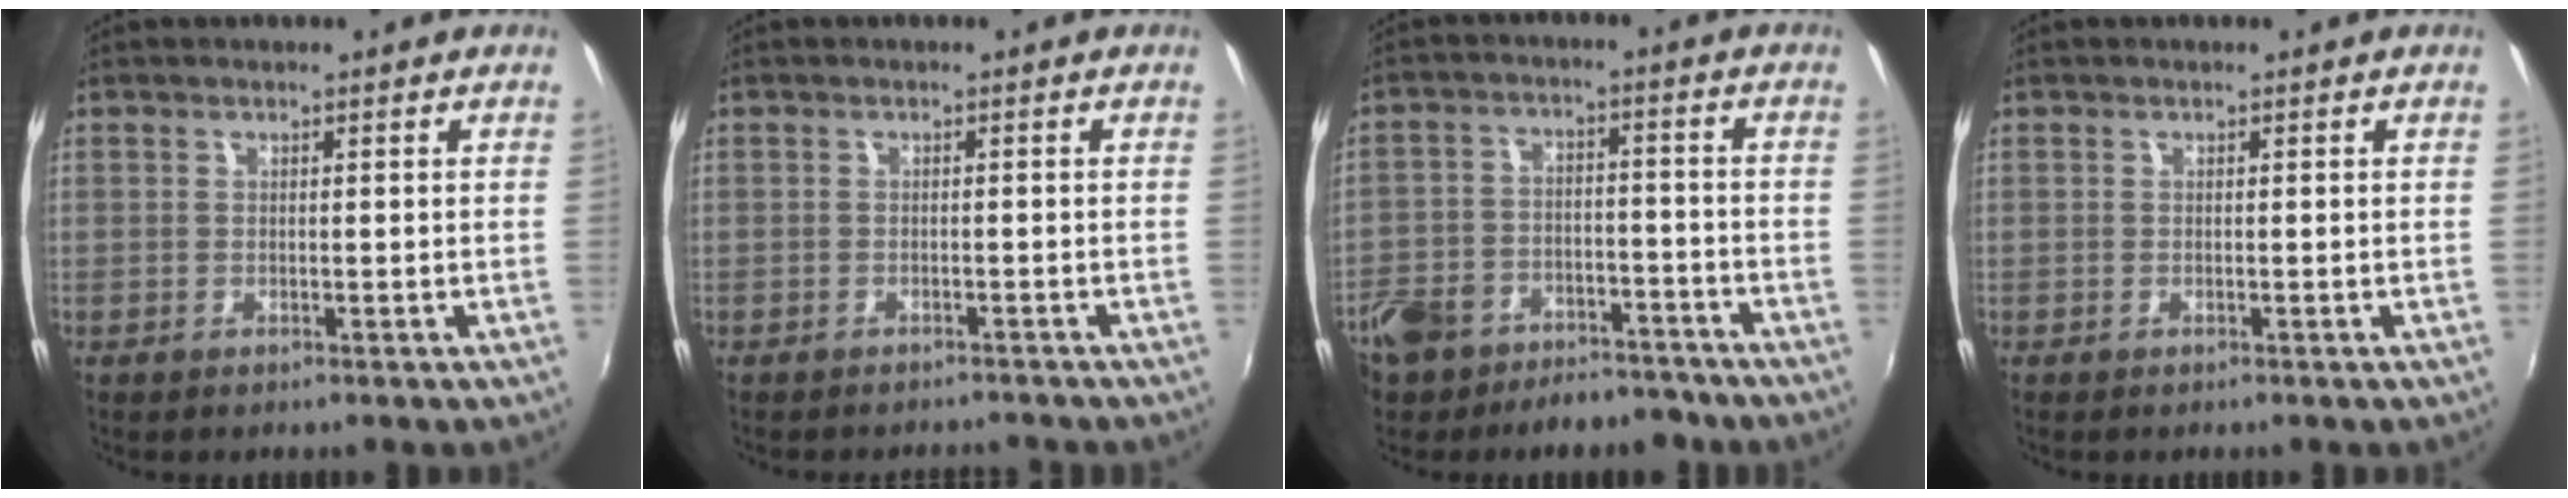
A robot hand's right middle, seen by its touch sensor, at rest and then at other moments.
{"total": 3.8, "force": [-3.6, 1.0, 0.9], "torque": [-0.023, -0.009, -0.049]}
{"total": 15.5, "force": [-10.9, 9.1, 6.1], "torque": [-0.160, 0.015, -0.157]}
{"total": 0.0}